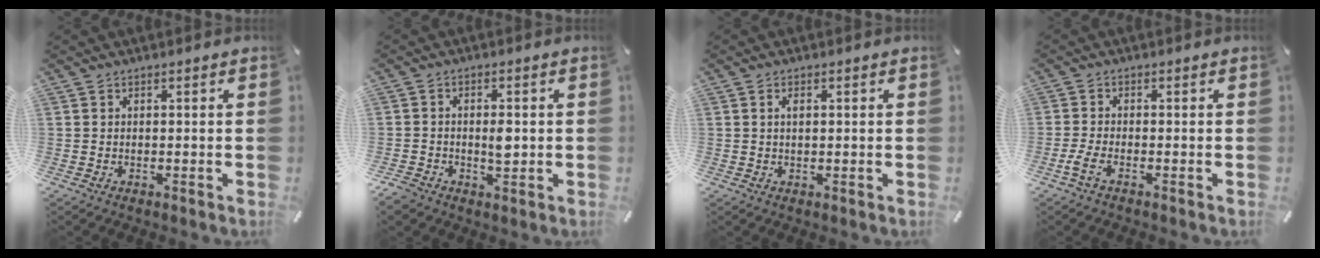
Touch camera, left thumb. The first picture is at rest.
{"total": 4.8, "force": [-0.6, 3.7, 3.0], "torque": [-0.054, 0.000, -0.013]}
{"total": 1.5, "force": [0.4, 0.7, 1.3], "torque": [-0.026, 0.003, 0.006]}
{"total": 3.0, "force": [-1.4, 0.9, 2.4], "torque": [-0.061, -0.005, -0.029]}